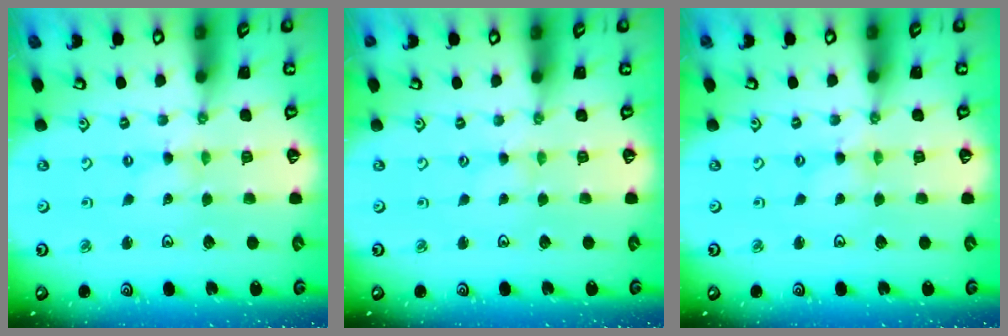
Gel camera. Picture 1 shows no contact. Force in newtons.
{"total": 0.8, "press": 0.8, "slide": 0.1}
{"total": 0.8, "press": 0.7, "slide": 0.2}